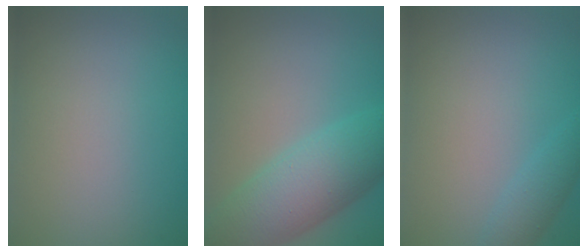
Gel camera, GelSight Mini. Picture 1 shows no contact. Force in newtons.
{"total": 7.6, "press": 7.6, "slide": 0.2}
{"total": 1.9, "press": 1.9, "slide": 0.1}